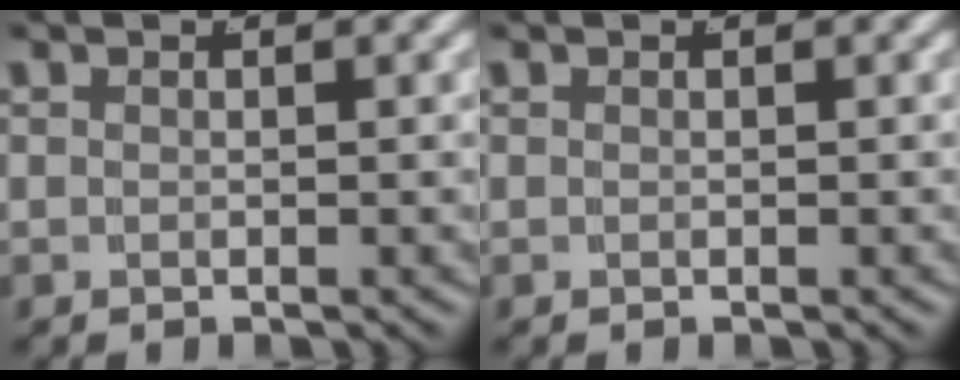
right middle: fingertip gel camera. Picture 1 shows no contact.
{"total": 0.0}